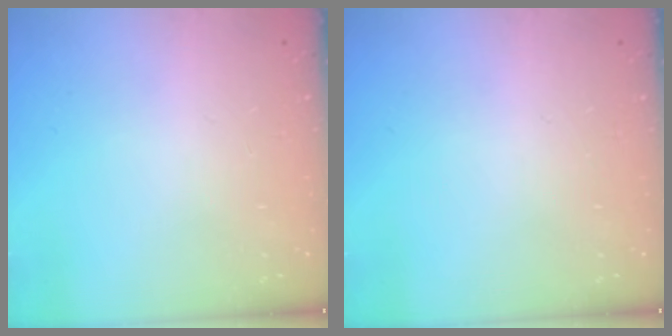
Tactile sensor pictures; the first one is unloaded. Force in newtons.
{"total": 0.0}